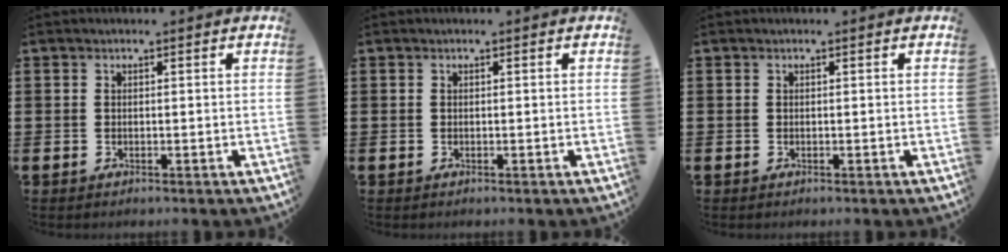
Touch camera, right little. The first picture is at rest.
{"total": 0.0}
{"total": 0.0}